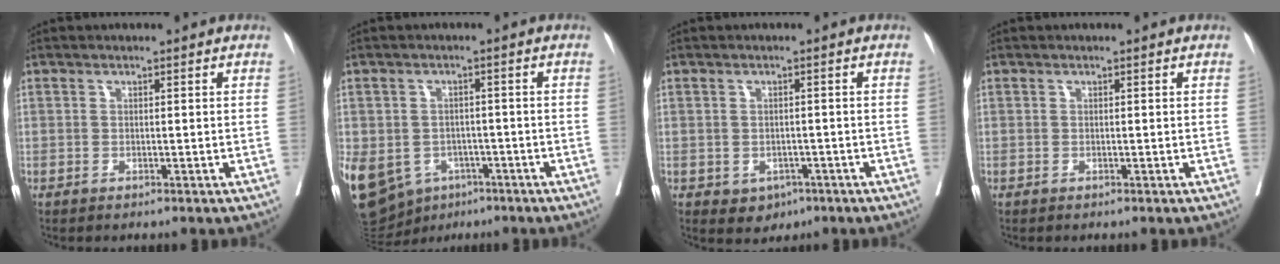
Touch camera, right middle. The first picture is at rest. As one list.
[{"total": 25.9, "force": [-10.9, 20.6, 11.2], "torque": [-0.378, -0.016, -0.151]}, {"total": 3.2, "force": [-1.5, 2.5, 1.3], "torque": [-0.009, 0.004, -0.009]}, {"total": 0.0}]